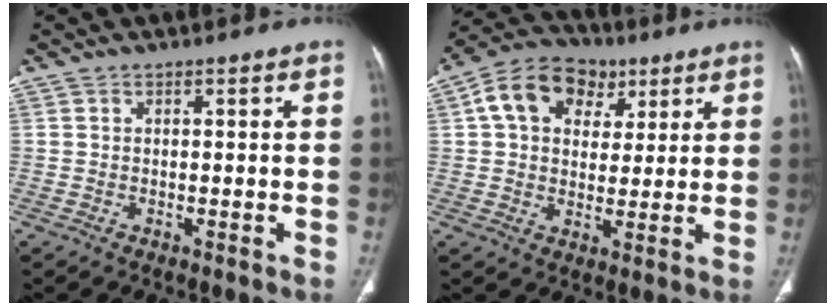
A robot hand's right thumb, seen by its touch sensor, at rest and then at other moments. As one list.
[{"total": 13.4, "force": [5.0, 10.0, 7.5], "torque": [-0.100, 0.007, 0.076]}]